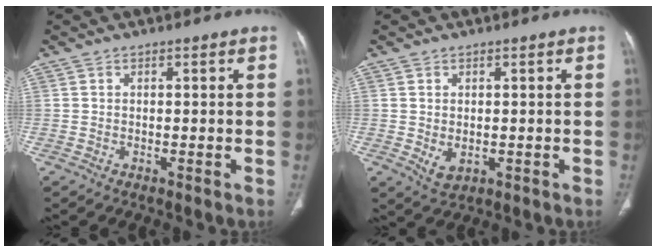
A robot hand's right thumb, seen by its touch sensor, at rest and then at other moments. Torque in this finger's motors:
{"motor_torque": [-0.40, 0.28, -0.08, 0.63, 0.10]}